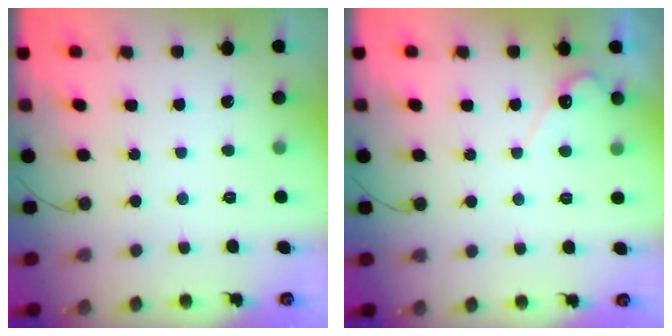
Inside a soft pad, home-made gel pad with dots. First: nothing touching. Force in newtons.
{"total": 3.6, "press": 3.6, "slide": 0.3}